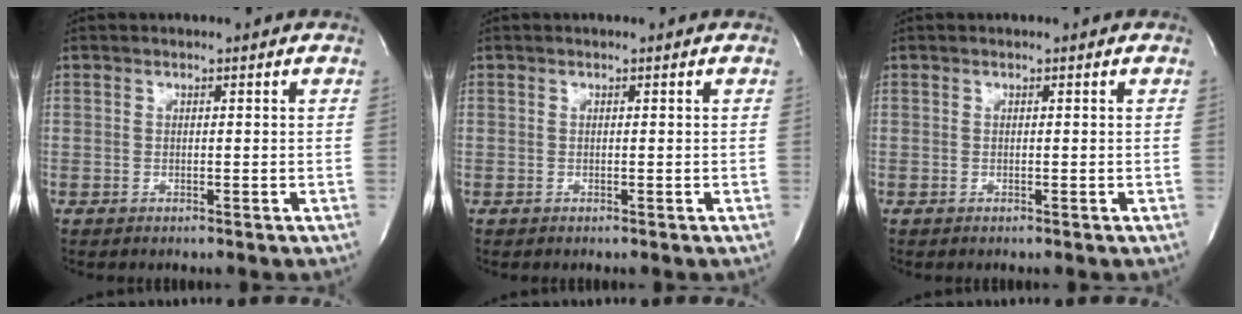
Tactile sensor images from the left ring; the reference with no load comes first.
{"total": 0.0}
{"total": 0.0}